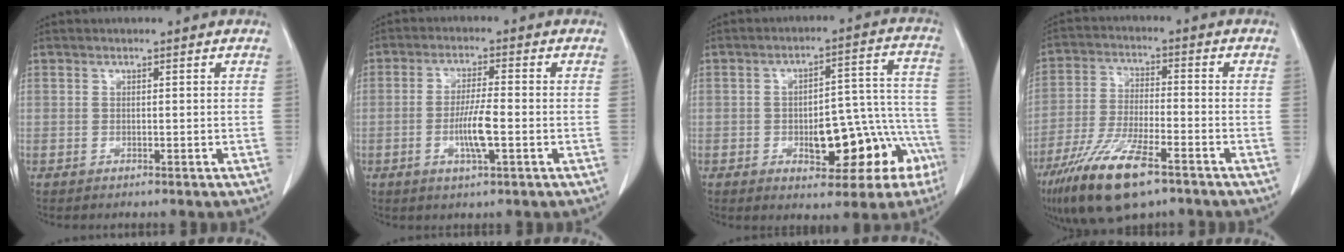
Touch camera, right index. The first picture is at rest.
{"total": 5.9, "force": [-1.6, 0.5, 5.7], "torque": [-0.111, -0.006, -0.028]}
{"total": 15.1, "force": [-6.0, 6.5, 12.3], "torque": [-0.114, 0.048, -0.067]}
{"total": 13.4, "force": [-8.5, 3.0, 9.9], "torque": [-0.196, -0.024, -0.149]}